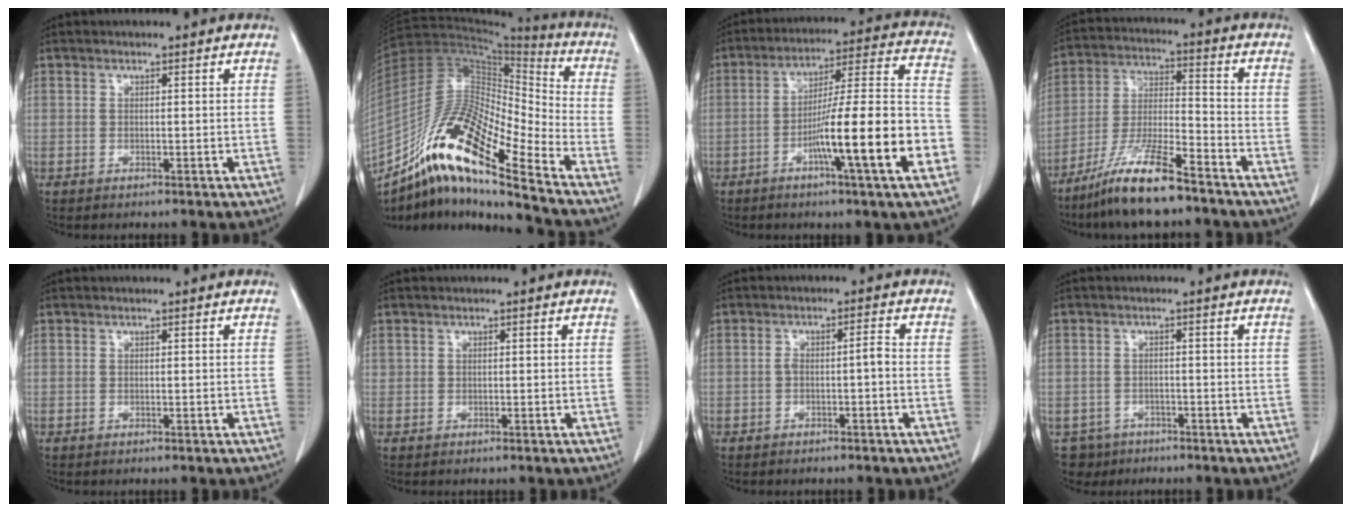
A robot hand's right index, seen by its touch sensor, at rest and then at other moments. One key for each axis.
{"total": 19.4, "fx": -13.1, "fy": 2.1, "fz": 14.2, "tx": -0.282, "ty": 0.000, "tz": -0.239}
{"total": 17.4, "fx": -6.3, "fy": 0.1, "fz": 16.2, "tx": -0.243, "ty": 0.007, "tz": -0.100}
{"total": 12.2, "fx": -9.1, "fy": 1.4, "fz": 8.0, "tx": -0.162, "ty": -0.020, "tz": -0.172}
{"total": 0.0}
{"total": 0.0}
{"total": 2.2, "fx": -0.8, "fy": 0.3, "fz": 2.0, "tx": -0.035, "ty": 0.008, "tz": -0.013}
{"total": 4.3, "fx": -2.7, "fy": 3.4, "fz": -0.4, "tx": 0.011, "ty": 0.007, "tz": -0.044}